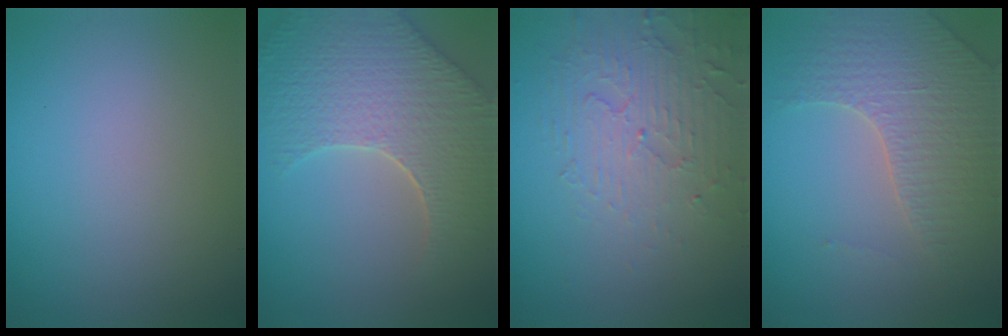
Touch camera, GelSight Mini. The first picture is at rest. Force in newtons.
{"total": 8.0, "press": 5.9, "slide": 5.4}
{"total": 5.0, "press": 3.4, "slide": 3.7}
{"total": 3.3, "press": 3.2, "slide": 0.9}